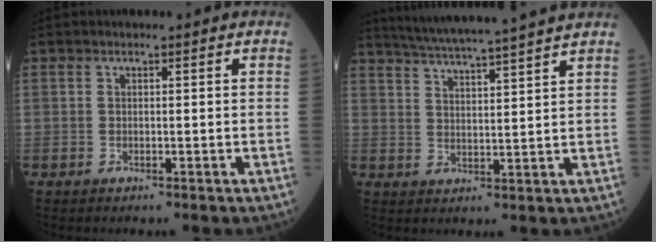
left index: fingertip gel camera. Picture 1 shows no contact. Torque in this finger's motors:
{"motor_torque": [0.04, -0.06, 0.04, 0.04]}